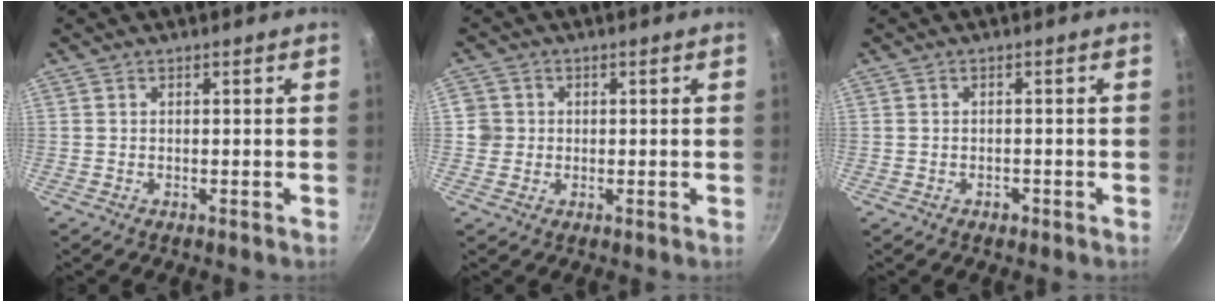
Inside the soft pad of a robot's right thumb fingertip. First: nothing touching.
{"total": 3.2, "force": [0.0, 3.1, 0.7], "torque": [0.004, 0.010, -0.003]}
{"total": 1.2, "force": [-0.7, 0.9, 0.5], "torque": [-0.005, 0.007, -0.007]}